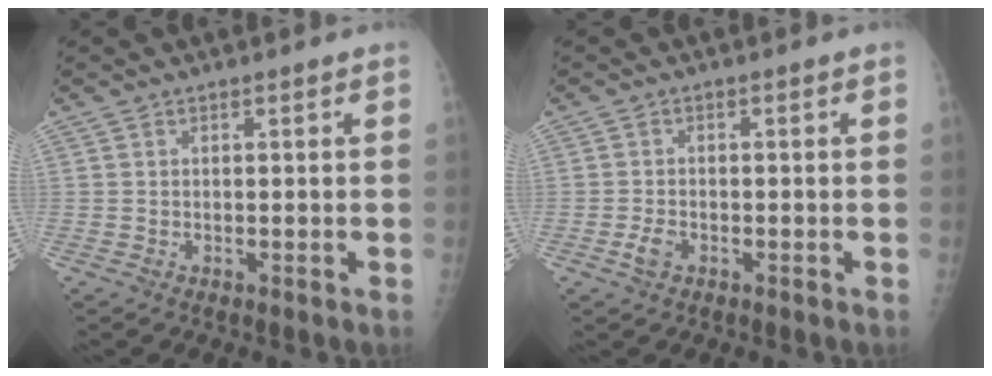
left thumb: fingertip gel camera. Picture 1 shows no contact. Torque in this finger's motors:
{"motor_torque": [-0.41, 0.29, 0.28, 0.24, 0.02]}